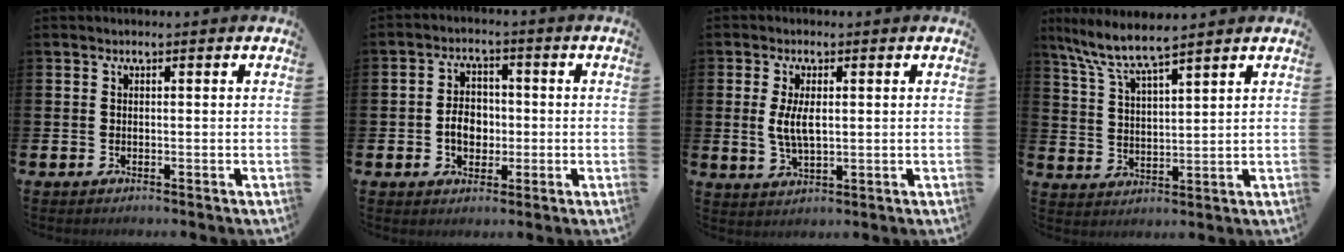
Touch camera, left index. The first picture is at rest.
{"total": 4.4, "force": [-0.8, 3.4, 2.8], "torque": [-0.038, 0.002, -0.023]}
{"total": 4.2, "force": [0.8, 1.9, 3.7], "torque": [-0.064, 0.000, 0.010]}
{"total": 6.7, "force": [6.1, 0.2, 2.7], "torque": [-0.076, -0.030, 0.107]}